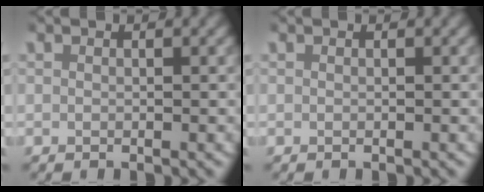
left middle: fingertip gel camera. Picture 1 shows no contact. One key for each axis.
{"total": 0.0}